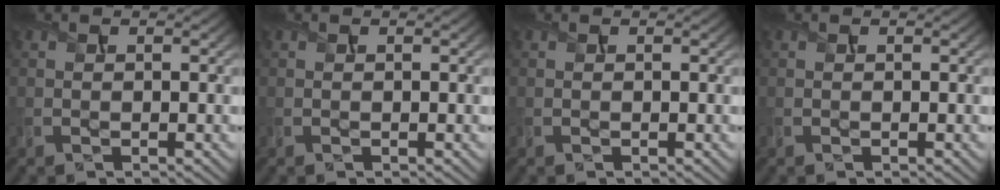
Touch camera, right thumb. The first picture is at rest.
{"total": 0.0}
{"total": 0.0}
{"total": 0.0}